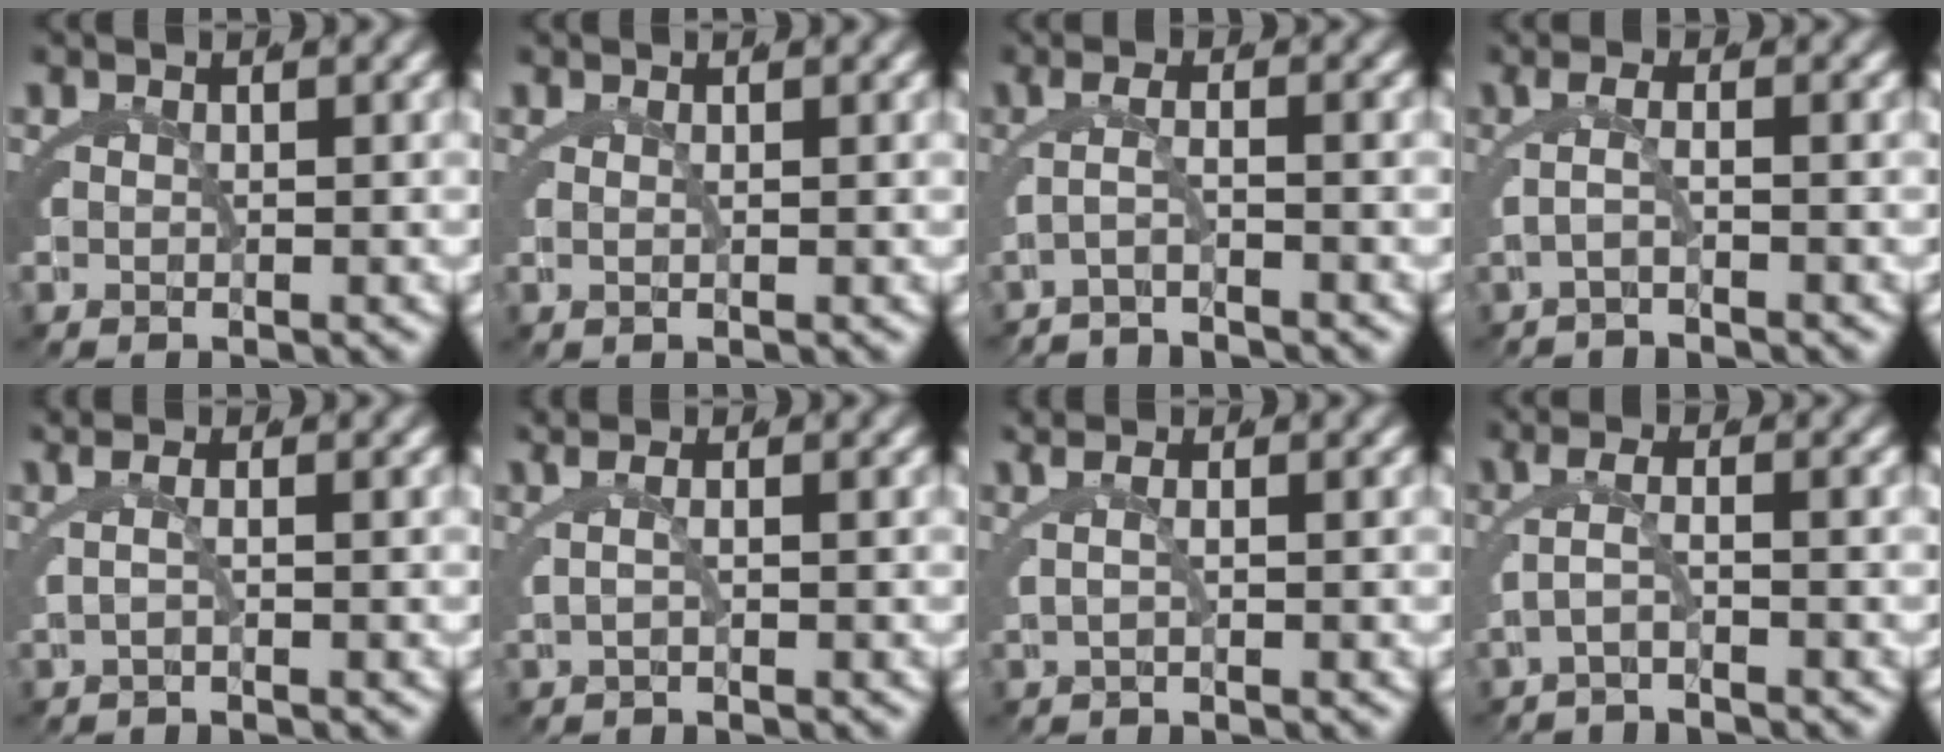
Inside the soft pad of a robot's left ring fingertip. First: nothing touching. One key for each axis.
{"total": 0.7, "fx": 0.4, "fy": 0.0, "fz": 0.6, "tx": -0.010, "ty": 0.003, "tz": 0.004}
{"total": 2.7, "fx": -2.2, "fy": 0.0, "fz": 1.5, "tx": -0.034, "ty": -0.013, "tz": -0.029}
{"total": 1.8, "fx": -1.1, "fy": -0.2, "fz": 1.4, "tx": -0.034, "ty": -0.005, "tz": -0.015}
{"total": 1.5, "fx": -0.1, "fy": -0.1, "fz": 1.5, "tx": -0.030, "ty": 0.008, "tz": -0.002}
{"total": 1.6, "fx": 0.1, "fy": 0.1, "fz": 1.6, "tx": -0.030, "ty": 0.010, "tz": -0.001}
{"total": 1.6, "fx": 0.3, "fy": 0.3, "fz": 1.5, "tx": -0.028, "ty": 0.012, "tz": 0.003}
{"total": 2.1, "fx": -1.4, "fy": -0.1, "fz": 1.6, "tx": -0.034, "ty": -0.006, "tz": -0.021}